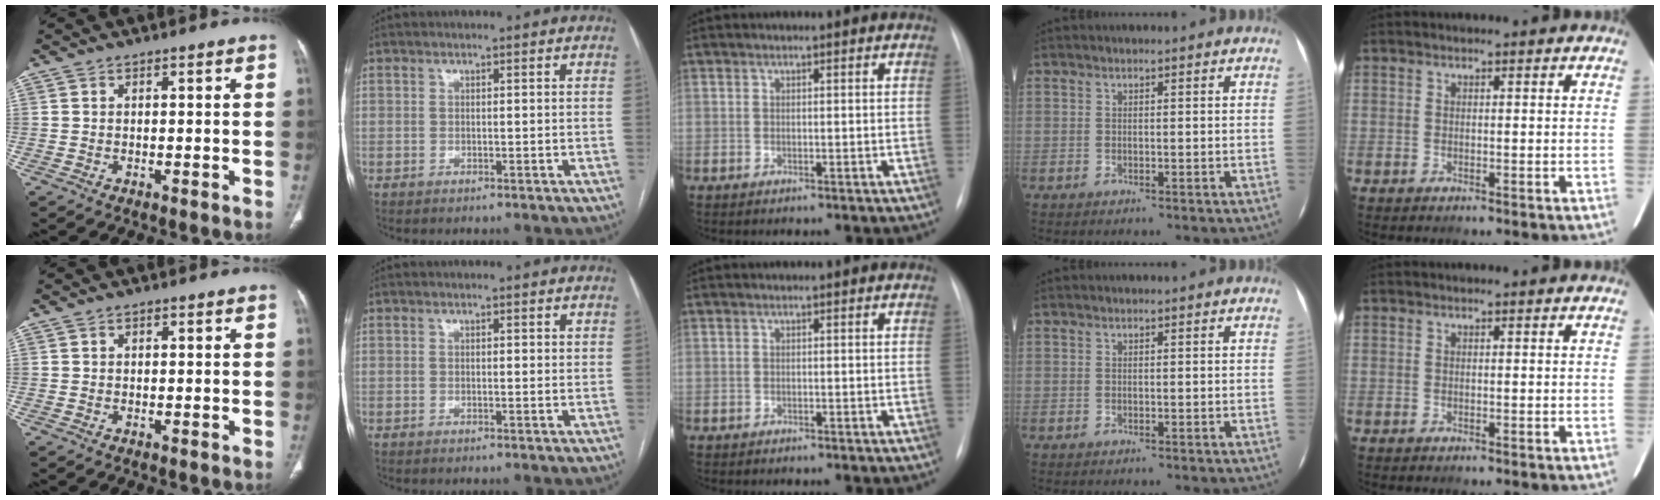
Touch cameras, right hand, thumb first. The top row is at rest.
{"thumb": {"total": 0.7, "force": [0.2, 0.5, 0.3], "torque": [-0.001, 0.001, 0.002]}, "index": {"total": 0.7, "force": [0.3, 0.3, 0.5], "torque": [-0.012, 0.000, 0.003]}}